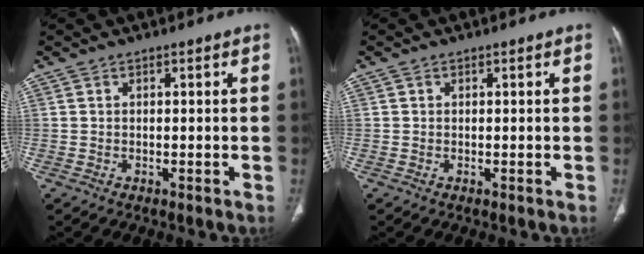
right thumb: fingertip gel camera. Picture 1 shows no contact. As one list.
[{"total": 0.0}]